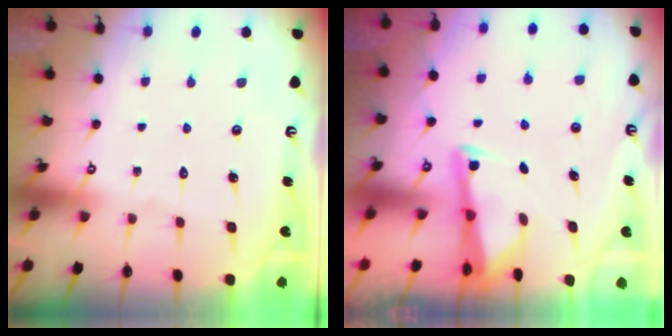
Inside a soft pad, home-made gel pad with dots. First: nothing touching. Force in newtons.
{"total": 3.1, "press": 3.1, "slide": 0.3}